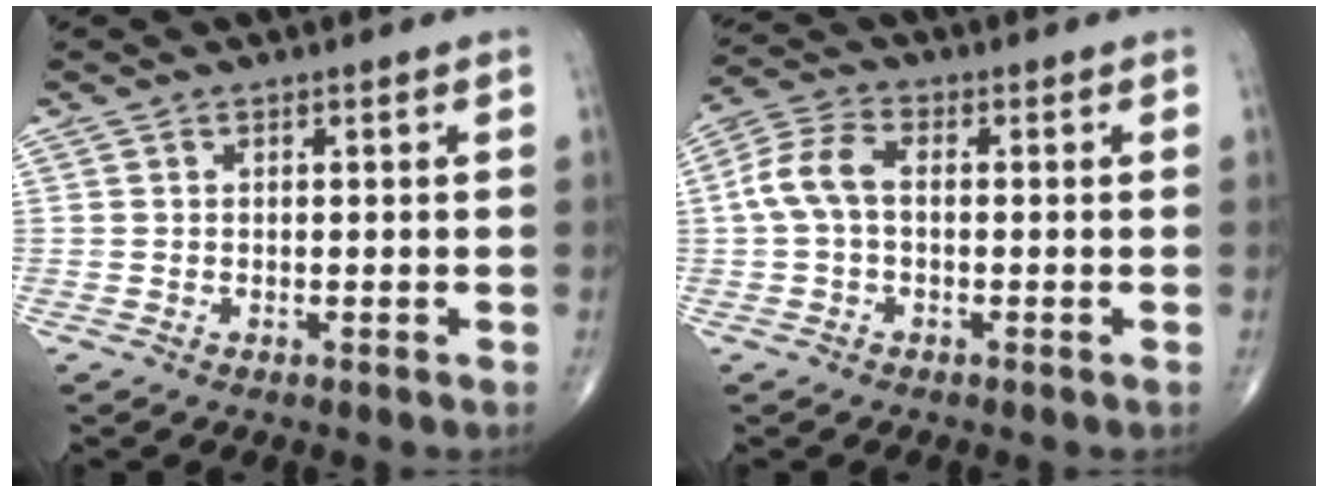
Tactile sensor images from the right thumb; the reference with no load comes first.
{"total": 6.6, "force": [-0.1, 3.8, 5.4], "torque": [-0.120, 0.023, -0.009]}